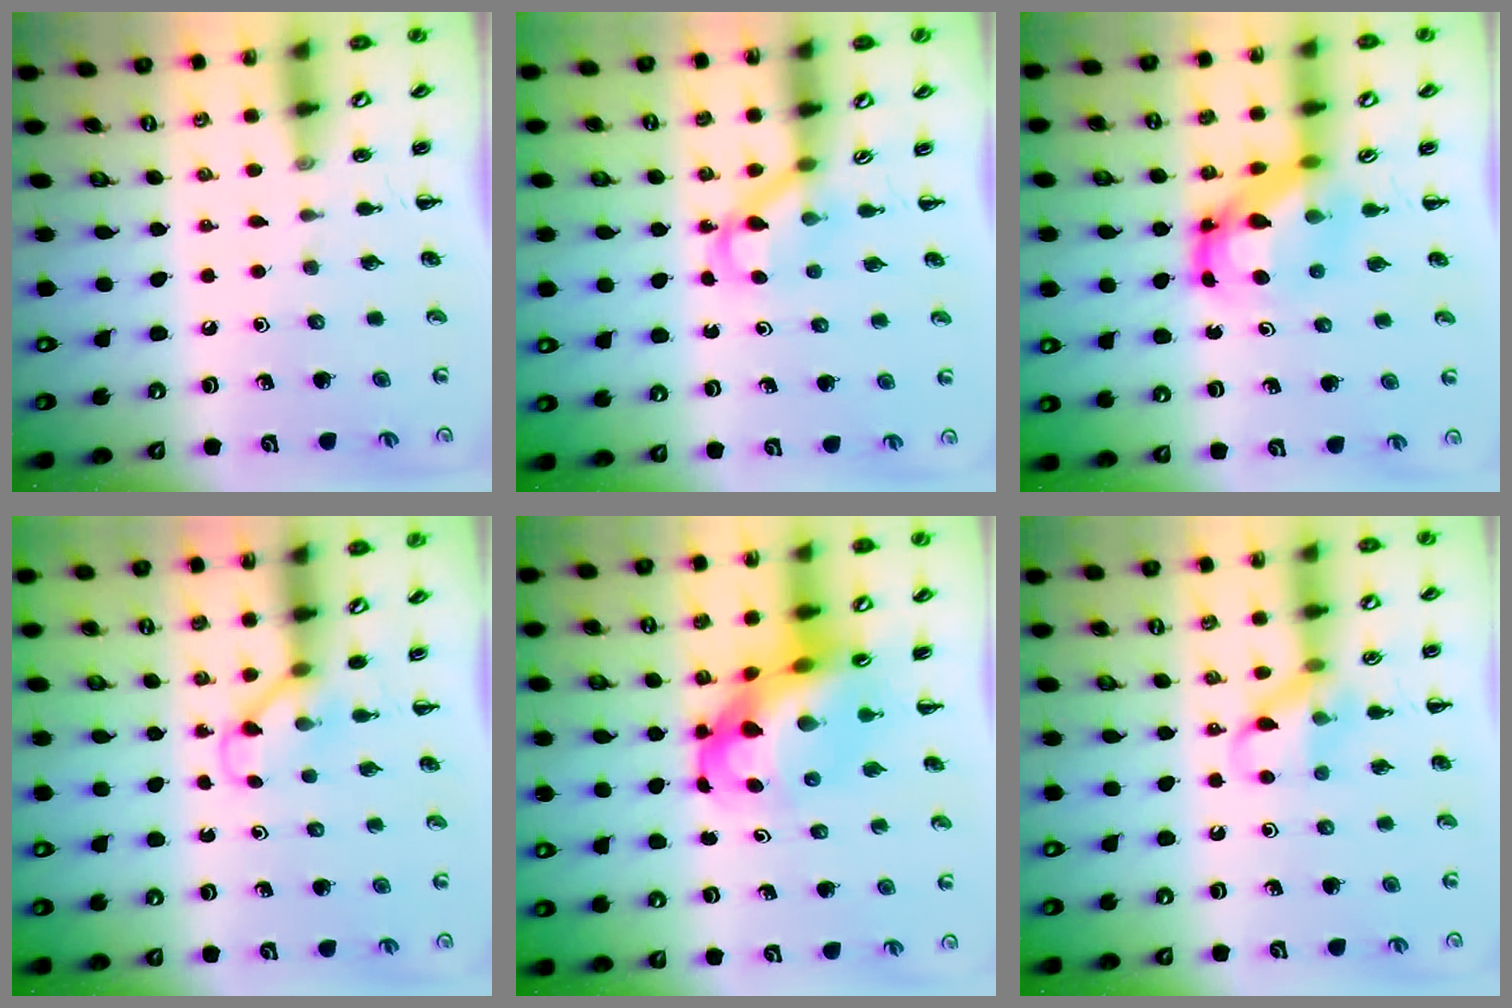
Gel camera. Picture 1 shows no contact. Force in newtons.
{"total": 3.3, "press": 3.1, "slide": 1.2}
{"total": 6.4, "press": 6.2, "slide": 1.5}
{"total": 3.5, "press": 3.3, "slide": 1.0}
{"total": 10.5, "press": 10.0, "slide": 3.0}
{"total": 9.8, "press": 9.8, "slide": 0.7}